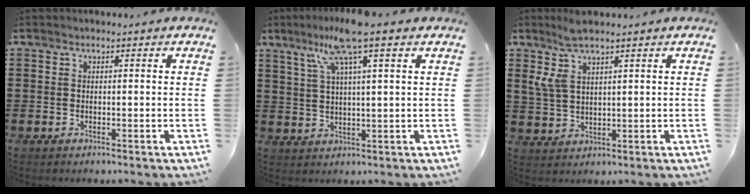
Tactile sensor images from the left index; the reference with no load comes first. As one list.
[{"total": 8.8, "force": [5.2, 0.5, 7.0], "torque": [-0.147, 0.003, 0.091]}, {"total": 5.4, "force": [3.3, 1.7, 4.0], "torque": [-0.093, 0.002, 0.057]}]